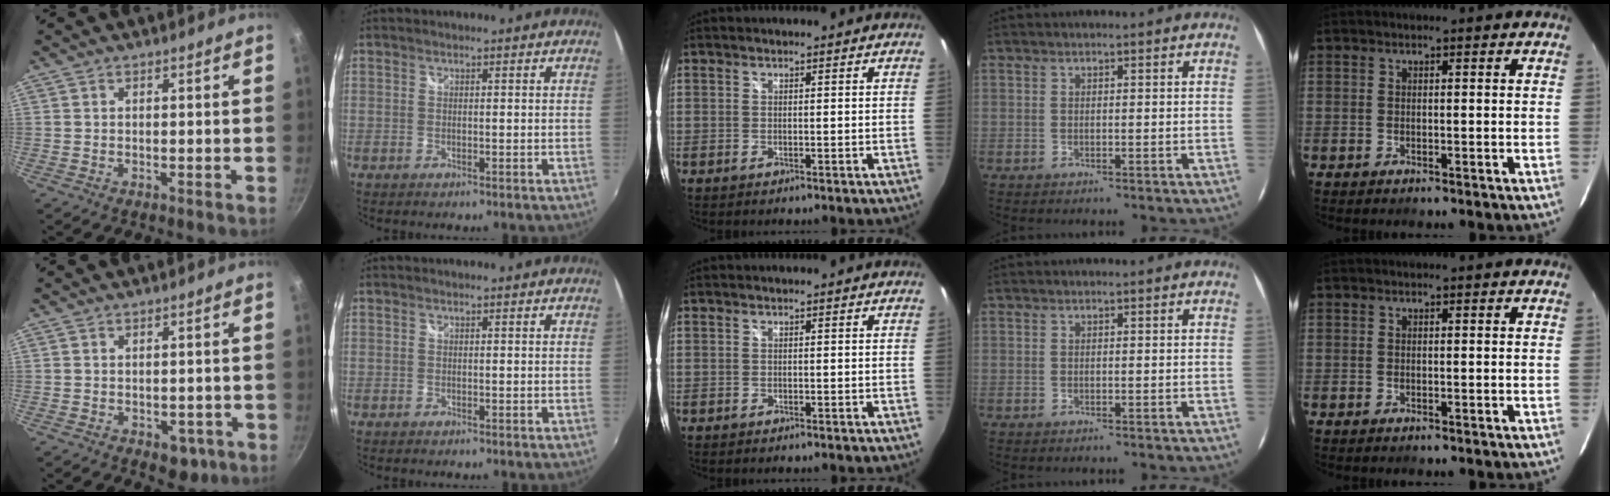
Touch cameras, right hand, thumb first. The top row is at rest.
{"thumb": {"total": 4.7, "force": [-1.8, 3.1, 3.0], "torque": [-0.012, 0.016, -0.010]}}